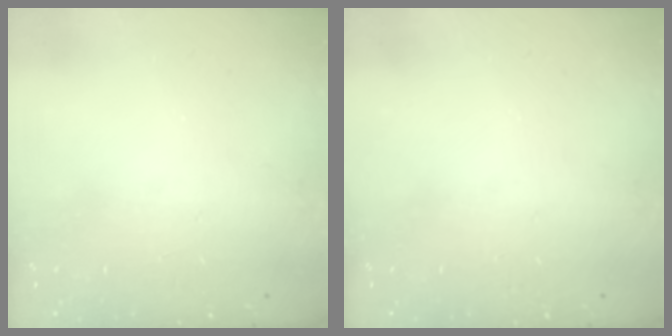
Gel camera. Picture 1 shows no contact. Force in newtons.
{"total": 0.0}